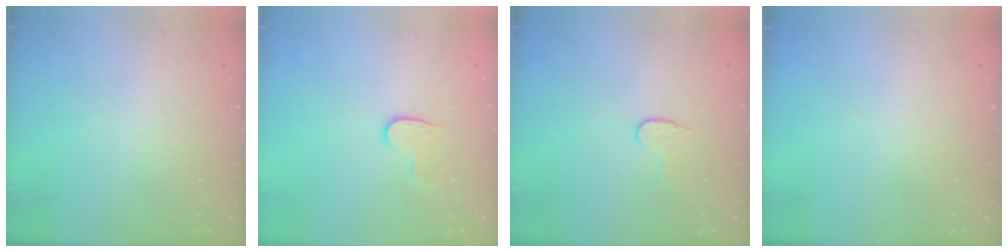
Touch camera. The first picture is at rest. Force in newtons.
{"total": 3.4, "press": 3.4, "slide": 0.3}
{"total": 6.1, "press": 6.0, "slide": 0.5}
{"total": 0.0}